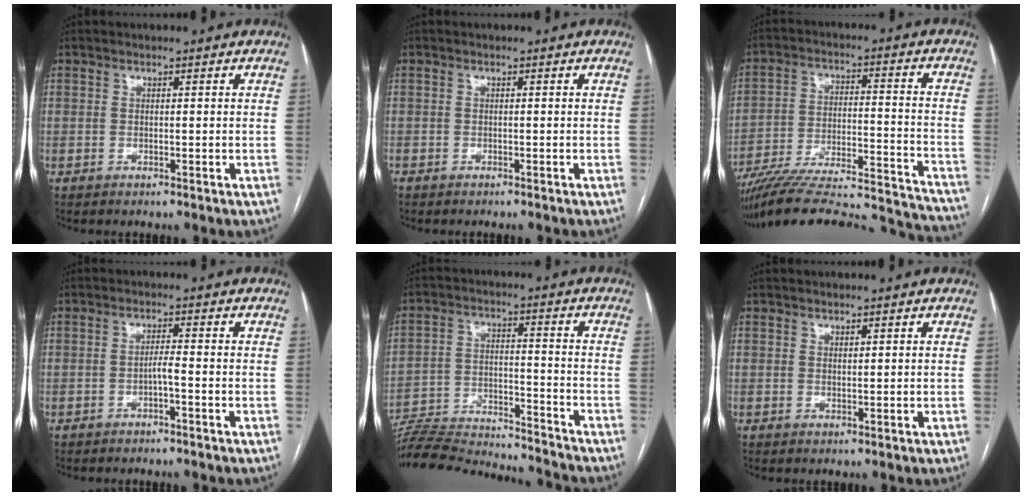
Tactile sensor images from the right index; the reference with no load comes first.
{"total": 1.3, "force": [-1.2, 0.5, 0.2], "torque": [-0.006, 0.001, -0.020]}
{"total": 30.7, "force": [-28.2, 4.1, 11.4], "torque": [-0.132, -0.013, -0.395]}
{"total": 1.8, "force": [-0.9, 0.0, 1.5], "torque": [-0.025, 0.002, -0.018]}
{"total": 21.4, "force": [-20.3, 2.1, 6.3], "torque": [-0.142, -0.010, -0.310]}
{"total": 0.6, "force": [0.4, 0.4, 0.3], "torque": [-0.002, -0.004, 0.007]}